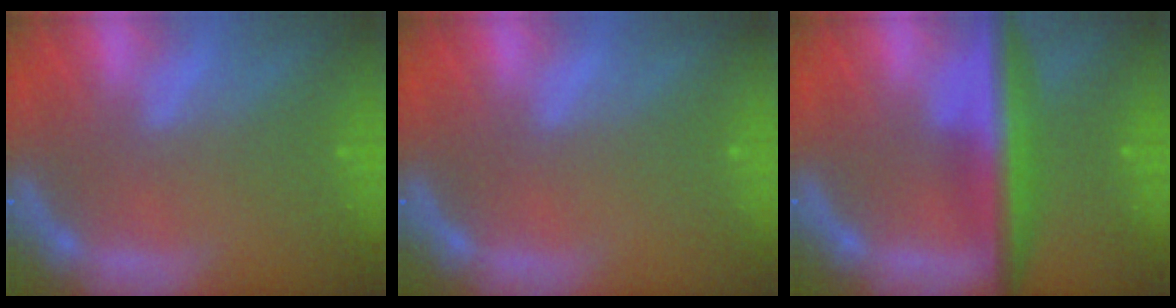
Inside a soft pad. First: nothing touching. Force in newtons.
{"total": 0.0}
{"total": 7.0}